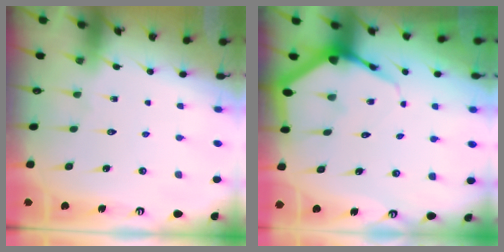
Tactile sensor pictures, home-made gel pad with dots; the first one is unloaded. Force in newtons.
{"total": 5.8, "press": 5.8, "slide": 0.7}